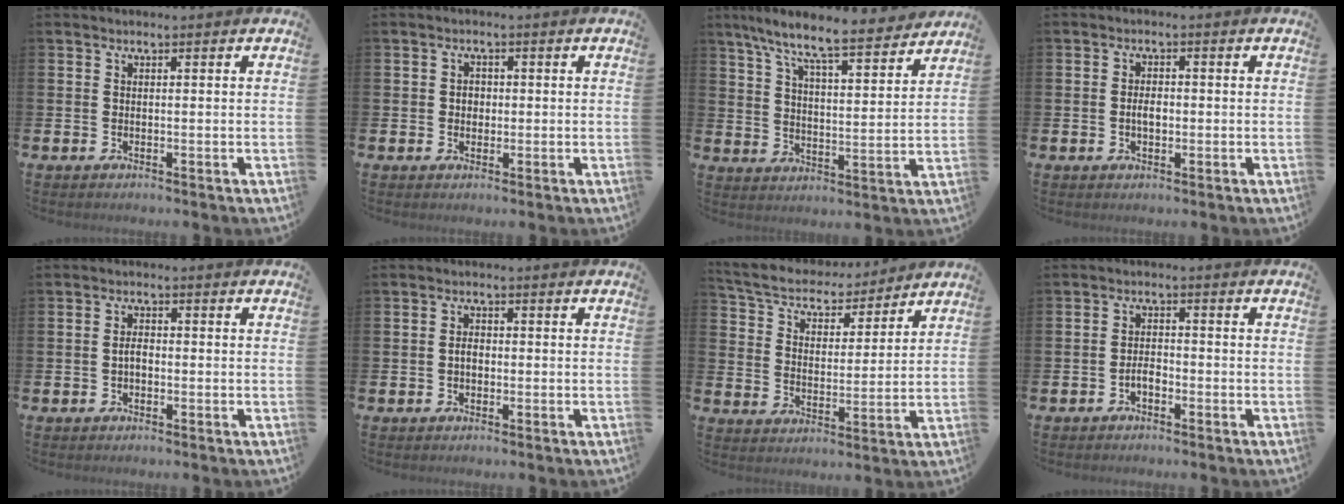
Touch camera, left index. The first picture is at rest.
{"total": 1.8, "force": [0.1, 1.5, 0.9], "torque": [-0.001, 0.003, -0.004]}
{"total": 9.2, "force": [8.3, 0.7, 3.8], "torque": [-0.091, -0.062, 0.140]}
{"total": 2.4, "force": [-0.3, 1.4, 1.9], "torque": [-0.027, 0.001, -0.009]}
{"total": 2.0, "force": [-0.4, 1.2, 1.6], "torque": [-0.030, 0.003, -0.009]}
{"total": 2.0, "force": [-0.3, 1.3, 1.5], "torque": [-0.018, 0.003, -0.009]}
{"total": 6.0, "force": [5.7, 1.7, 0.9], "torque": [-0.053, -0.044, 0.097]}
{"total": 1.9, "force": [-1.0, 1.0, 1.3], "torque": [-0.023, 0.005, -0.022]}